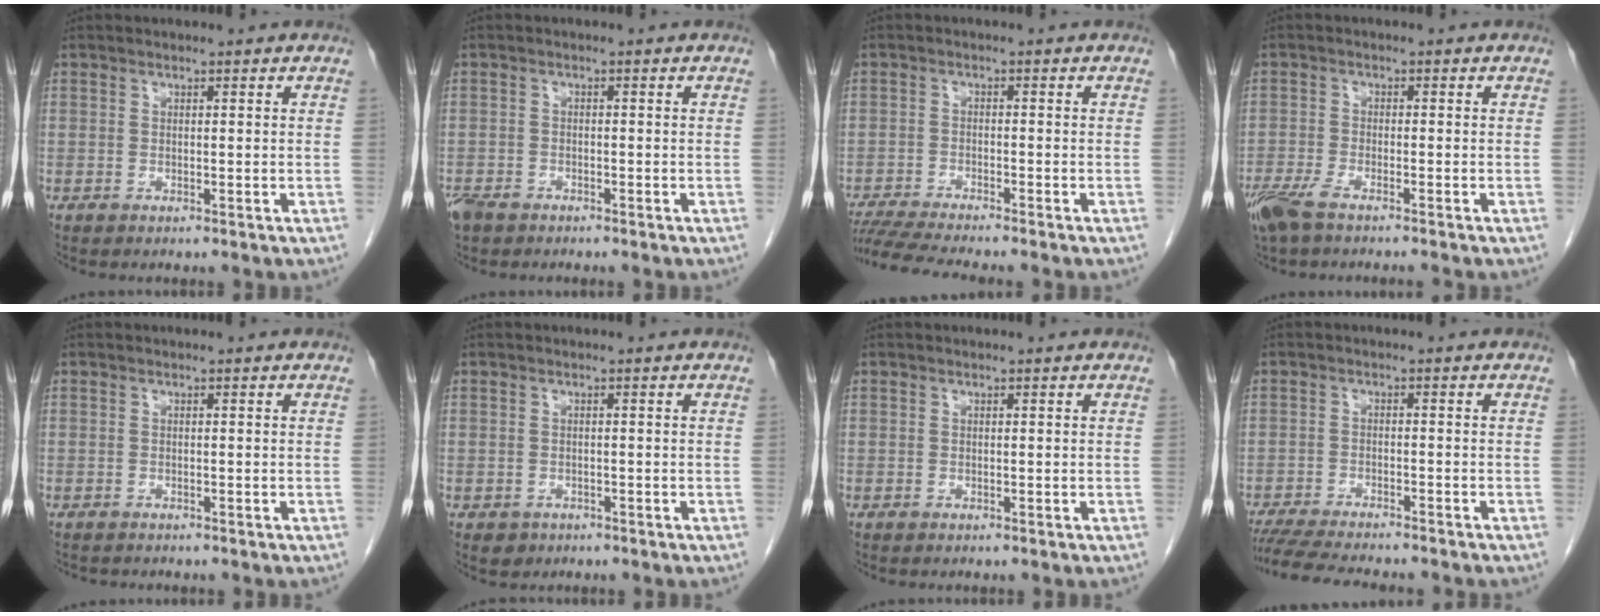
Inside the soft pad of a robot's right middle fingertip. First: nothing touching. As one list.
[{"total": 3.0, "force": [-2.3, 1.4, 1.2], "torque": [-0.025, -0.001, -0.040]}, {"total": 8.6, "force": [-7.7, -0.6, 3.8], "torque": [-0.059, -0.019, -0.127]}, {"total": 5.9, "force": [-4.6, 0.9, 3.6], "torque": [-0.068, -0.013, -0.085]}, {"total": 1.6, "force": [-1.4, 0.6, 0.5], "torque": [-0.014, -0.003, -0.019]}, {"total": 1.7, "force": [-0.9, 1.4, 0.3], "torque": [-0.006, 0.004, -0.006]}, {"total": 0.0}, {"total": 13.4, "force": [-11.8, 1.6, 6.0], "torque": [-0.096, -0.021, -0.170]}]